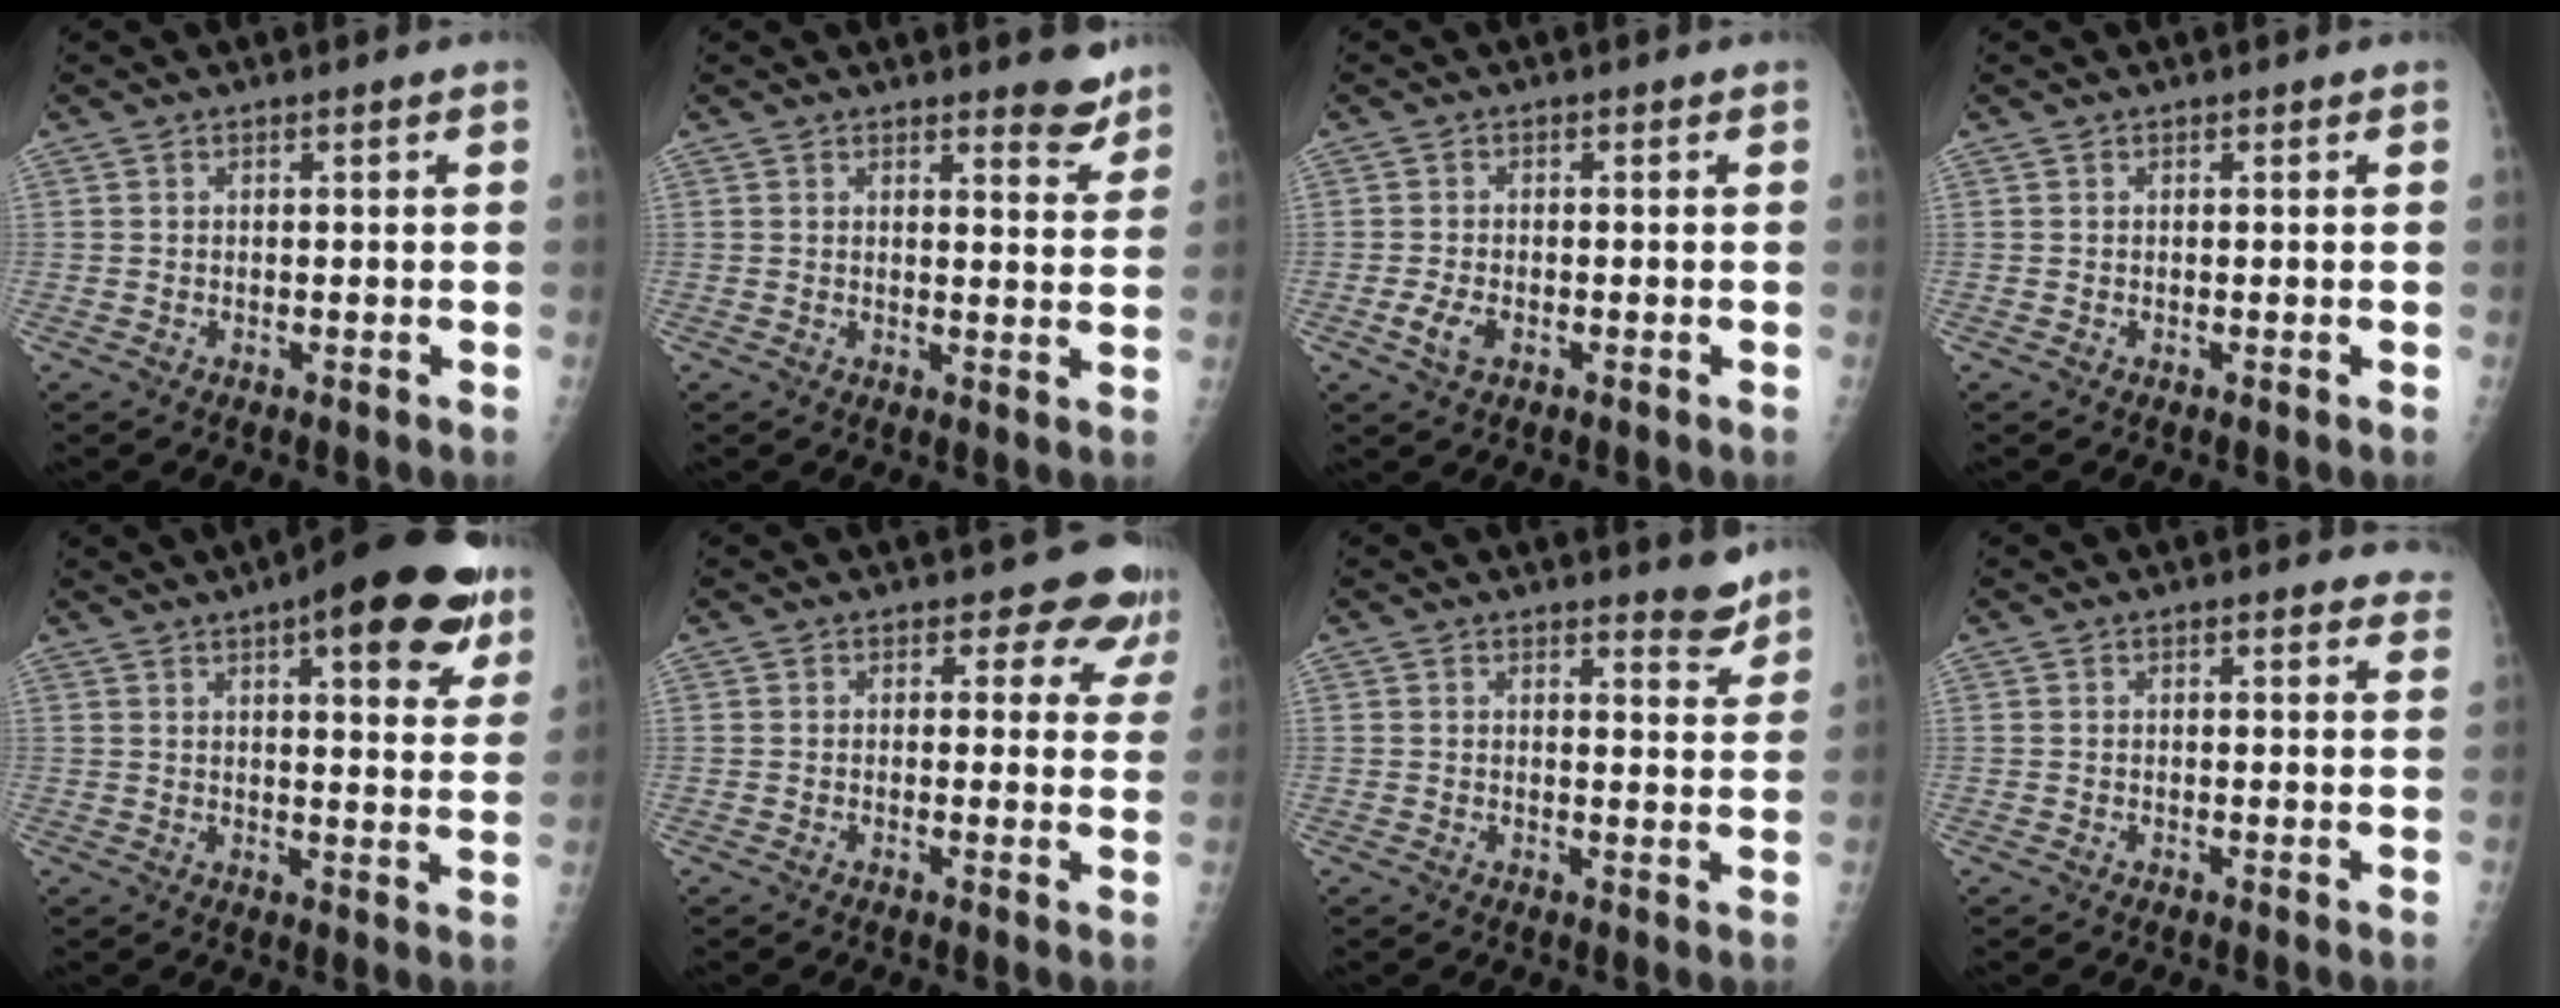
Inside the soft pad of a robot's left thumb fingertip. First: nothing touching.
{"total": 4.3, "force": [3.6, 1.3, 1.9], "torque": [-0.005, -0.029, 0.041]}
{"total": 3.1, "force": [-1.4, 1.6, 2.2], "torque": [-0.041, 0.001, -0.024]}
{"total": 0.0}
{"total": 17.5, "force": [9.5, 5.6, 13.6], "torque": [-0.150, -0.026, 0.120]}
{"total": 7.0, "force": [5.8, 3.6, 1.5], "torque": [0.028, -0.025, 0.040]}
{"total": 3.6, "force": [3.2, 1.0, 1.3], "torque": [-0.001, -0.028, 0.036]}
{"total": 3.6, "force": [3.1, 1.4, 1.3], "torque": [0.011, -0.008, 0.023]}